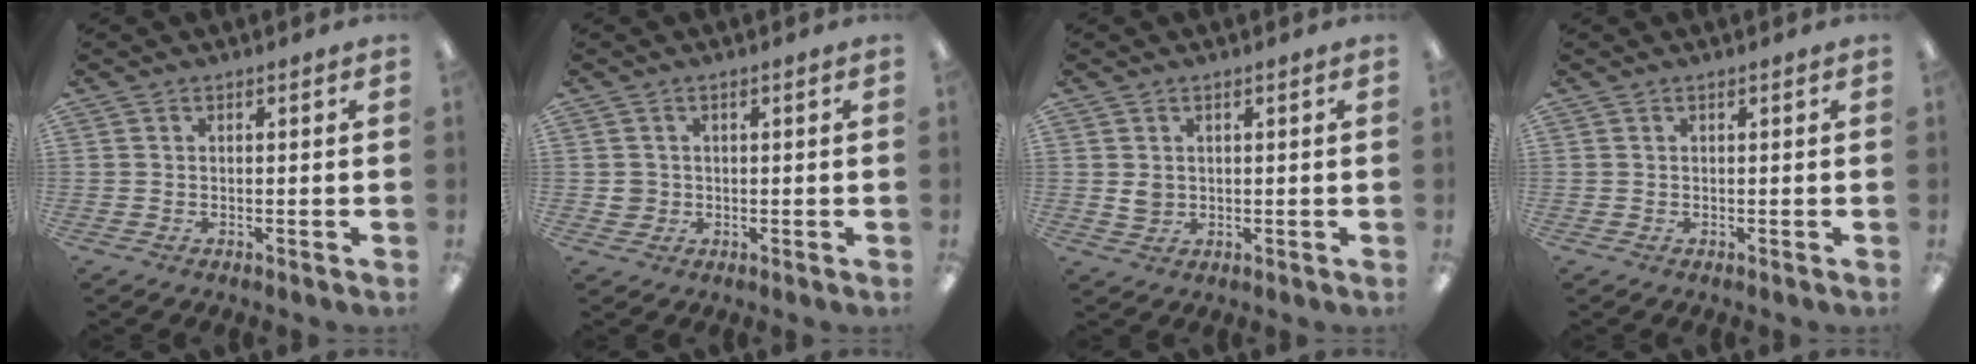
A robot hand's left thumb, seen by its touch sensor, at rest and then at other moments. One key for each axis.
{"total": 2.4, "fx": 0.1, "fy": 2.3, "fz": 0.5, "tx": -0.012, "ty": 0.003, "tz": 0.001}
{"total": 2.3, "fx": 0.7, "fy": 2.0, "fz": 1.0, "tx": -0.013, "ty": -0.001, "tz": 0.011}
{"total": 0.0}